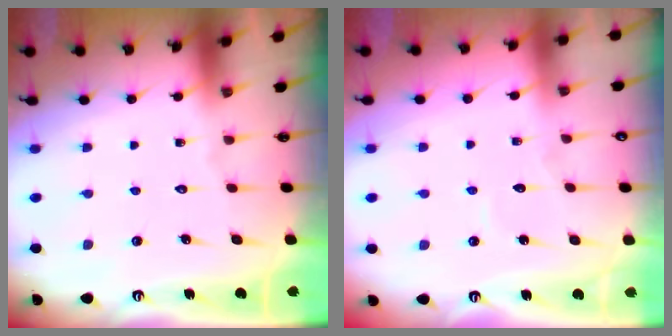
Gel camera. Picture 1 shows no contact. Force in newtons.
{"total": 3.7, "press": 3.7, "slide": 0.4}